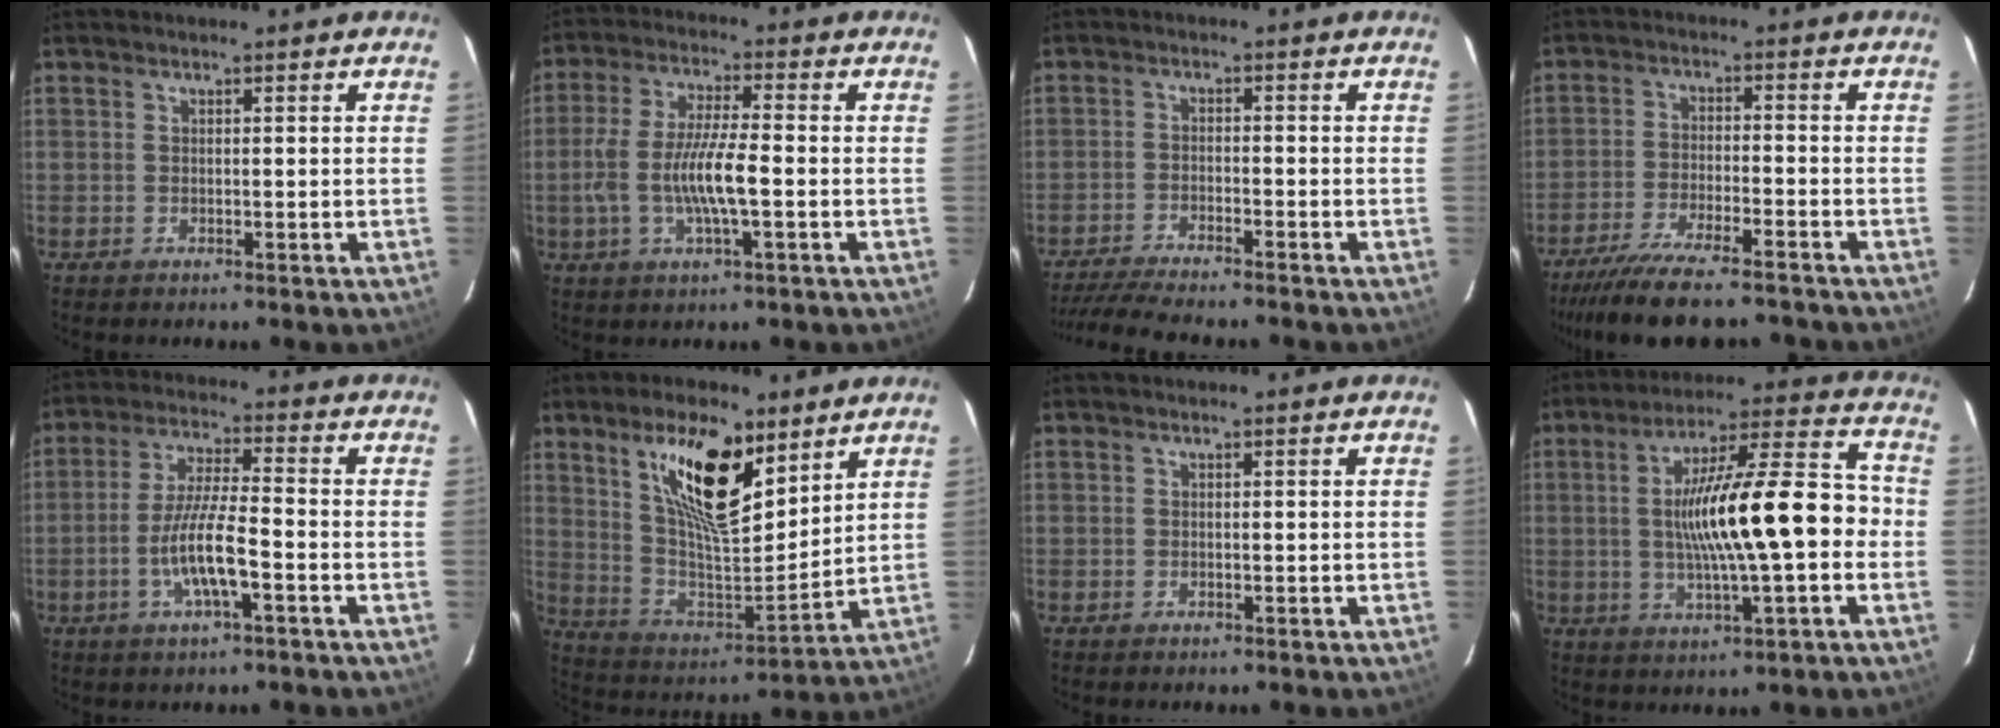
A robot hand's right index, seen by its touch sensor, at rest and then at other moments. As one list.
[{"total": 10.3, "force": [-2.2, 1.8, 9.9], "torque": [-0.198, -0.004, -0.042]}, {"total": 10.9, "force": [-10.1, 0.2, 4.0], "torque": [-0.098, -0.015, -0.166]}, {"total": 14.9, "force": [-13.4, 2.0, 6.3], "torque": [-0.139, -0.026, -0.216]}, {"total": 9.2, "force": [-3.6, 1.2, 8.4], "torque": [-0.167, -0.002, -0.065]}, {"total": 17.1, "force": [10.2, 6.3, 12.2], "torque": [-0.217, -0.004, 0.193]}, {"total": 0.0}, {"total": 16.3, "force": [-0.9, 2.5, 16.1], "torque": [-0.262, 0.013, -0.011]}]